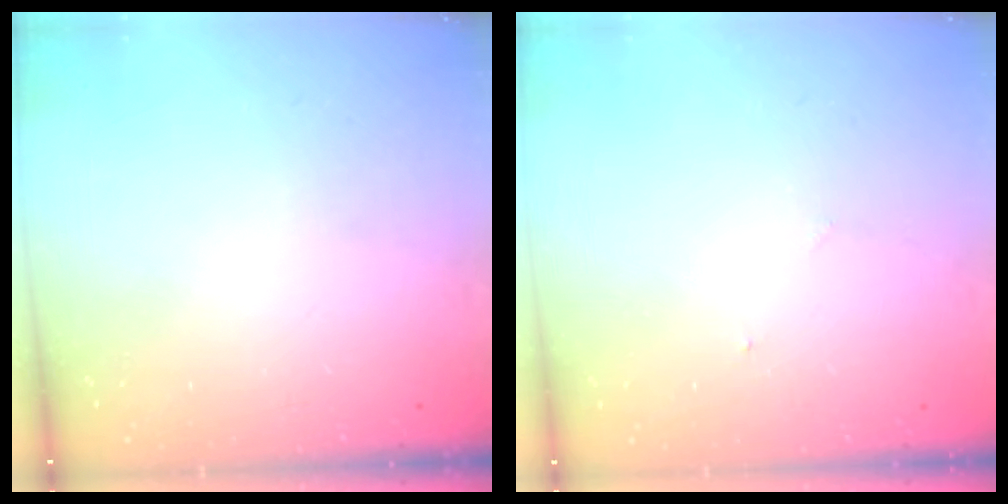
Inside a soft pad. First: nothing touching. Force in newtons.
{"total": 2.8, "press": 2.8, "slide": 0.3}